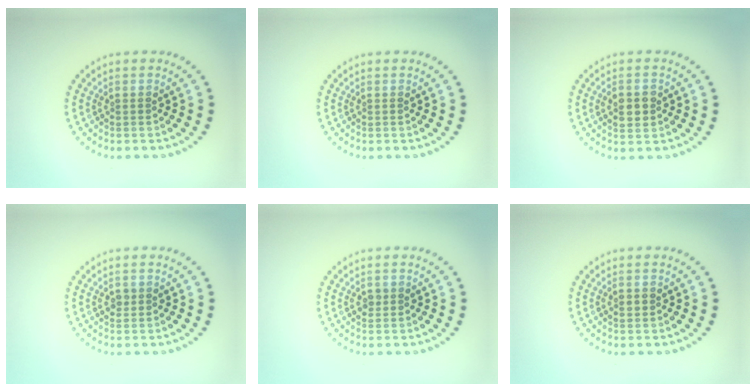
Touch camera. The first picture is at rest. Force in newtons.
{"total": 0.0}
{"total": 2.9, "press": 2.9, "slide": 0.2}
{"total": 0.9, "press": 0.9, "slide": 0.0}
{"total": 0.9, "press": 0.9, "slide": 0.0}
{"total": 1.0, "press": 1.0, "slide": 0.0}